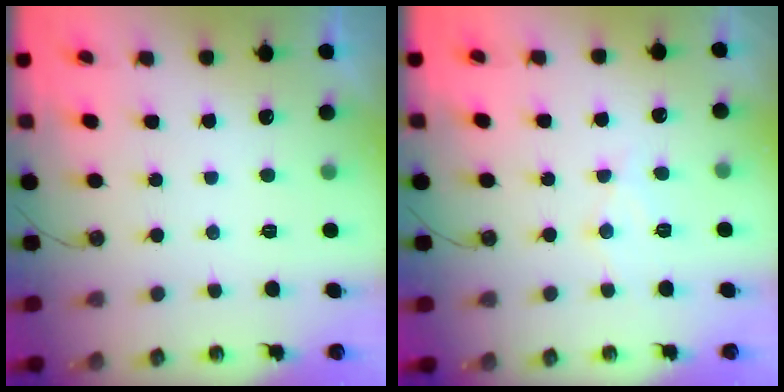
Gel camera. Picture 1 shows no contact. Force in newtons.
{"total": 7.4, "press": 7.4, "slide": 0.5}